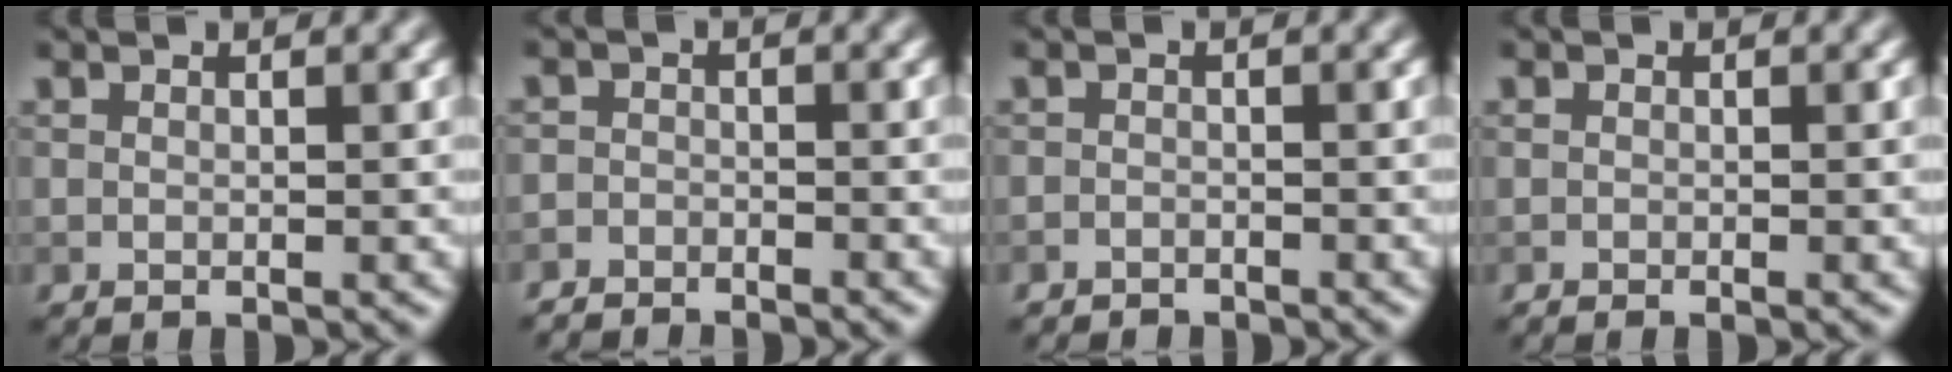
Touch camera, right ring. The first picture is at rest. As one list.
[{"total": 2.8, "force": [-2.7, 0.8, 0.2], "torque": [0.002, 0.002, -0.056]}, {"total": 1.6, "force": [-1.5, 0.5, -0.2], "torque": [0.011, 0.001, -0.029]}, {"total": 0.6, "force": [-0.5, 0.1, 0.2], "torque": [-0.003, 0.001, -0.010]}]